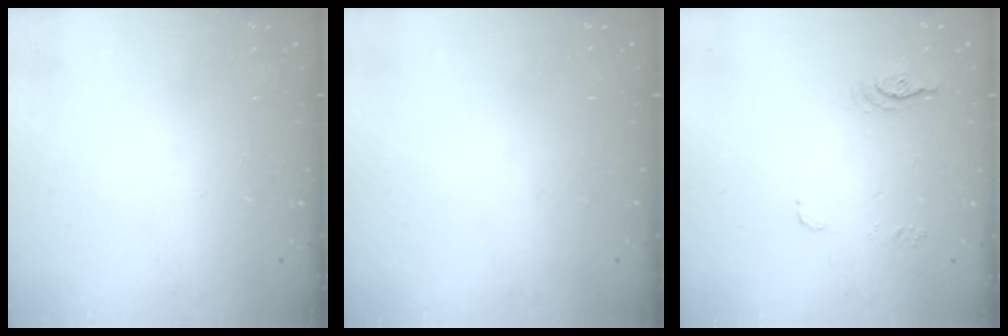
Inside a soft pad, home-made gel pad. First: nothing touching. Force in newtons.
{"total": 0.0}
{"total": 6.0, "press": 6.0, "slide": 0.4}